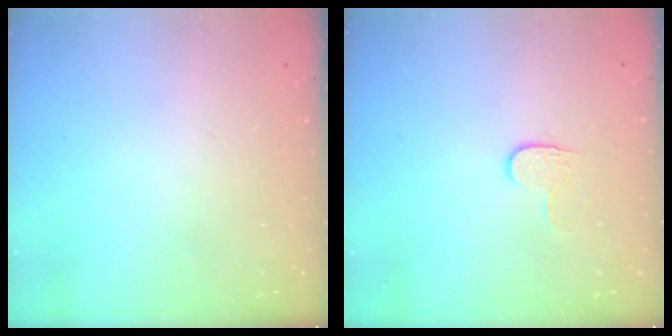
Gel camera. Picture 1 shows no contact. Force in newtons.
{"total": 4.0, "press": 3.9, "slide": 0.5}